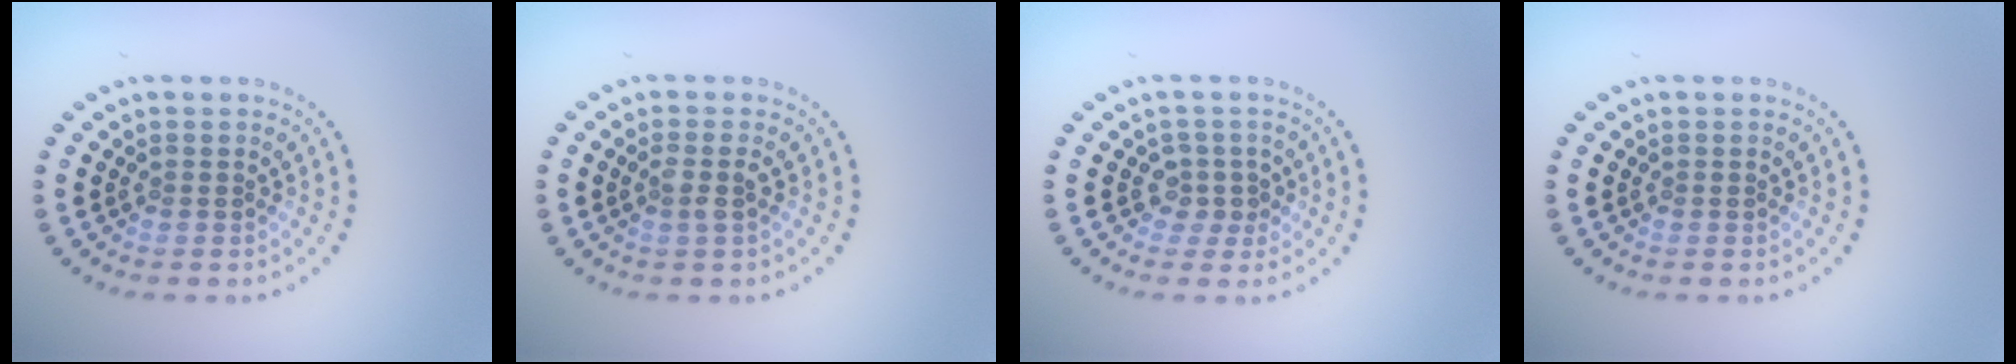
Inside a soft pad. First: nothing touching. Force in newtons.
{"total": 1.5, "press": 1.3, "slide": 0.9}
{"total": 1.9, "press": 1.4, "slide": 1.3}
{"total": 0.0}